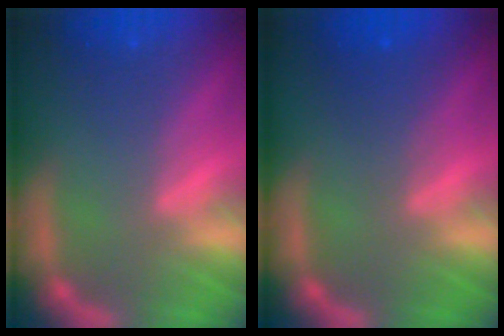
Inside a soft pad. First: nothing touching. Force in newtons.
{"total": 2.0}